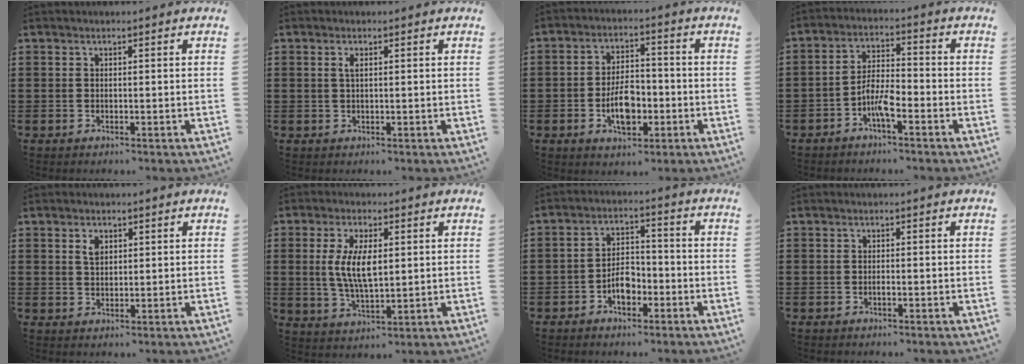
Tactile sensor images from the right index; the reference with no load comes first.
{"total": 1.2, "force": [0.4, 0.3, 1.1], "torque": [-0.023, 0.003, 0.006]}
{"total": 6.9, "force": [-2.1, 3.5, 5.6], "torque": [-0.093, 0.001, -0.041]}
{"total": 5.1, "force": [-2.8, 1.4, 4.0], "torque": [-0.089, 0.004, -0.057]}
{"total": 2.3, "force": [1.1, 1.4, 1.5], "torque": [-0.035, 0.004, 0.020]}
{"total": 7.3, "force": [0.8, 3.1, 6.6], "torque": [-0.135, 0.007, 0.012]}
{"total": 4.8, "force": [-2.3, 2.8, 3.2], "torque": [-0.056, 0.003, -0.046]}
{"total": 0.6, "force": [-0.3, 0.2, 0.5], "torque": [-0.011, -0.002, -0.004]}